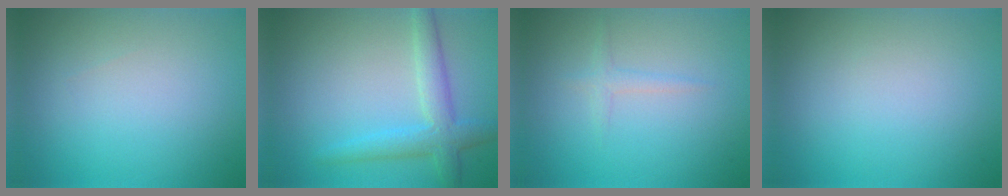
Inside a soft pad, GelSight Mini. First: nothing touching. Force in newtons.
{"total": 3.6, "press": 3.6, "slide": 0.1}
{"total": 1.1, "press": 1.1, "slide": 0.1}
{"total": 0.0}